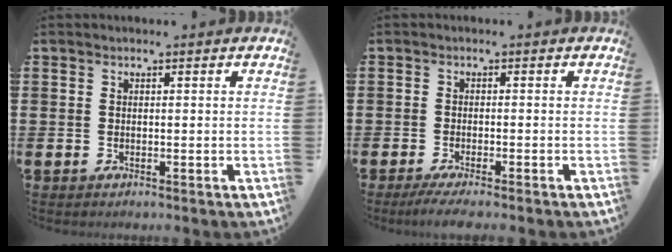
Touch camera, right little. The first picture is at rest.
{"total": 1.7, "force": [-1.2, 0.0, 1.2], "torque": [-0.018, 0.000, -0.022]}